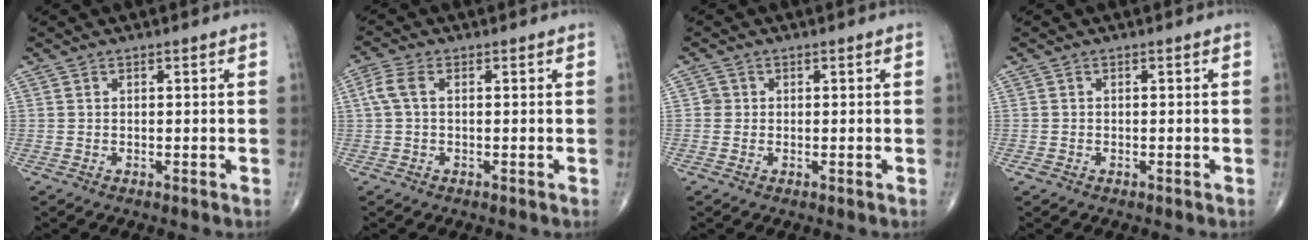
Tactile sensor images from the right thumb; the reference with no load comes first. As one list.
[{"total": 3.7, "force": [0.4, 1.9, 3.1], "torque": [-0.086, 0.012, 0.005]}, {"total": 1.3, "force": [0.0, 1.3, 0.2], "torque": [0.004, 0.004, -0.002]}, {"total": 0.6, "force": [-0.3, 0.4, 0.4], "torque": [-0.015, 0.003, -0.004]}]